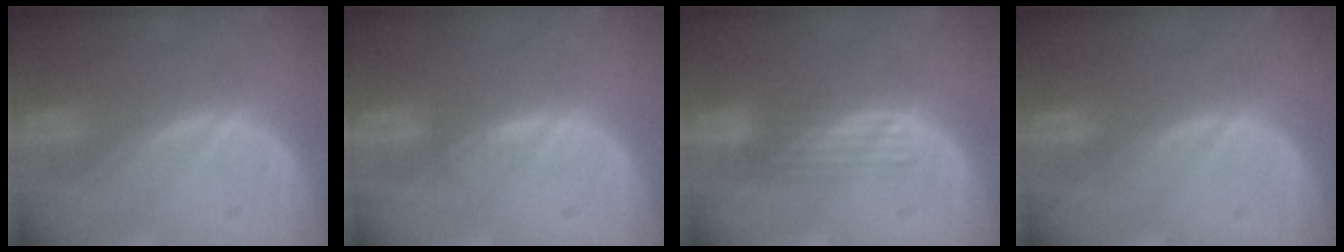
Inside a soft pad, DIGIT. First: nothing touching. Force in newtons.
{"total": 1.3, "press": 1.2, "slide": 0.2}
{"total": 2.9, "press": 2.7, "slide": 1.1}
{"total": 0.0}